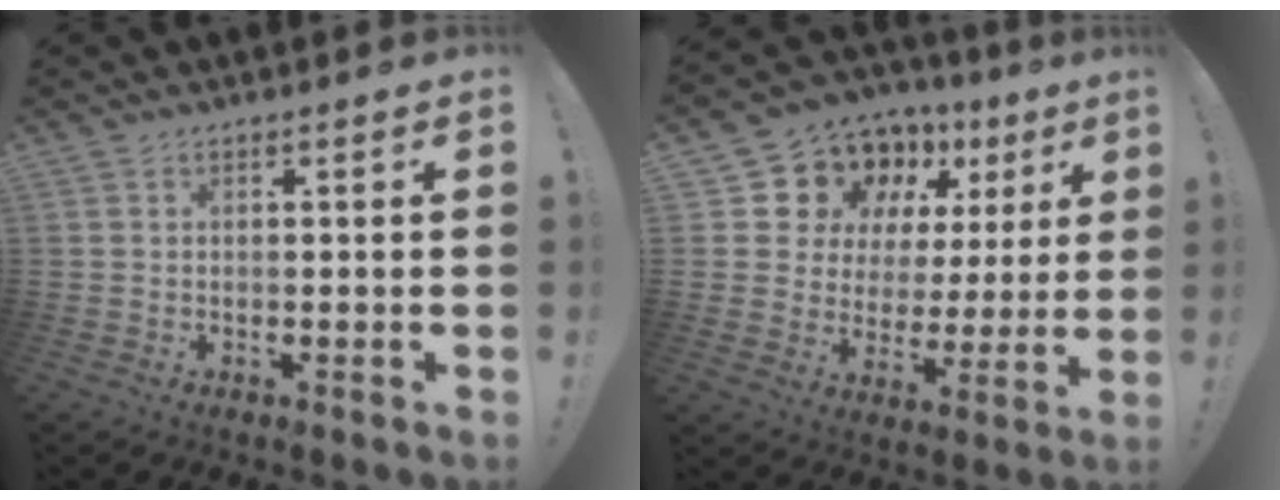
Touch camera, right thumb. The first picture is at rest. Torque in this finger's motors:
{"motor_torque": [0.04, 0.18, -0.25, 0.09, -0.02]}